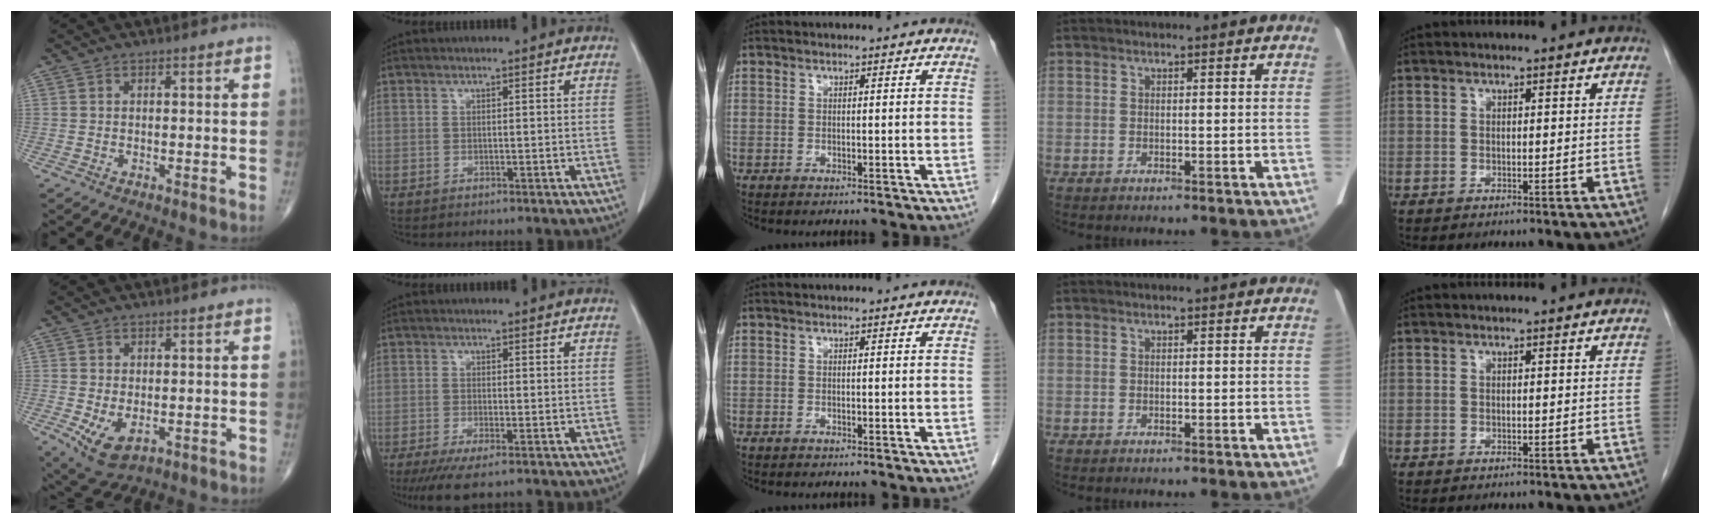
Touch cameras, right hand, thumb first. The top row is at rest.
{"thumb": {"total": 6.7, "force": [-1.6, 4.0, 5.1], "torque": [-0.090, -0.011, -0.015]}, "index": {"total": 5.9, "force": [-4.2, 1.0, 4.0], "torque": [-0.062, -0.014, -0.067]}}